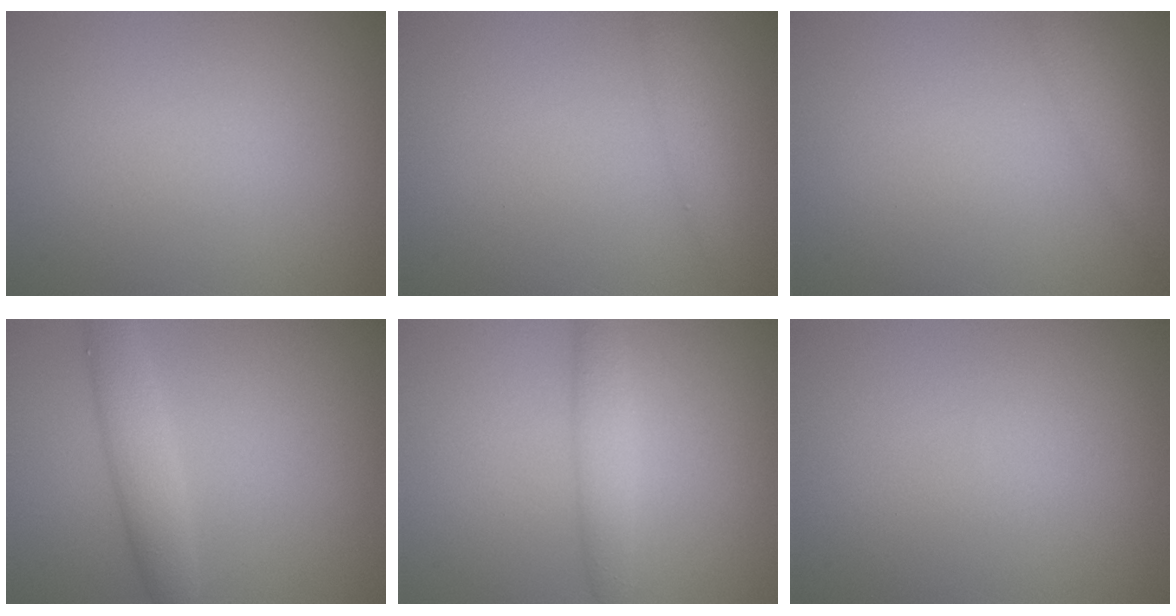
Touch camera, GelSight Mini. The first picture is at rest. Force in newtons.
{"total": 1.4, "press": 1.4, "slide": 0.1}
{"total": 2.0, "press": 2.0, "slide": 0.0}
{"total": 3.4, "press": 3.4, "slide": 0.1}
{"total": 2.4, "press": 2.4, "slide": 0.1}
{"total": 0.0}